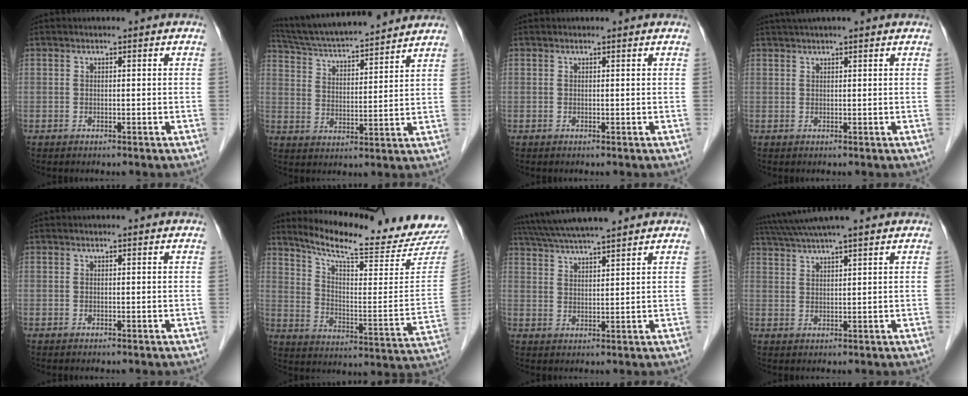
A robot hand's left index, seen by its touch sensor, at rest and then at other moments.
{"total": 18.0, "force": [16.5, 1.6, 7.1], "torque": [-0.124, 0.029, 0.262]}
{"total": 1.2, "force": [1.2, 0.0, 0.2], "torque": [-0.011, 0.006, 0.013]}
{"total": 6.2, "force": [5.4, 0.0, 3.1], "torque": [-0.046, 0.039, 0.075]}
{"total": 1.9, "force": [1.9, 0.0, 0.3], "torque": [-0.012, 0.006, 0.019]}
{"total": 20.7, "force": [19.8, -0.3, 6.3], "torque": [-0.114, -0.103, 0.265]}
{"total": 13.3, "force": [11.8, 0.7, 6.1], "torque": [-0.111, 0.036, 0.187]}
{"total": 13.4, "force": [11.8, 0.2, 6.4], "torque": [-0.117, 0.039, 0.175]}